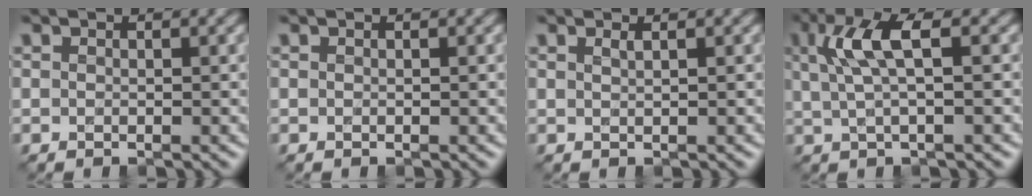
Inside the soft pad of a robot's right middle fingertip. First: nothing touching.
{"total": 0.0}
{"total": 0.7, "force": [0.5, 0.2, 0.4], "torque": [-0.005, -0.003, 0.004]}
{"total": 4.6, "force": [1.3, 1.1, 4.3], "torque": [-0.089, 0.000, 0.027]}